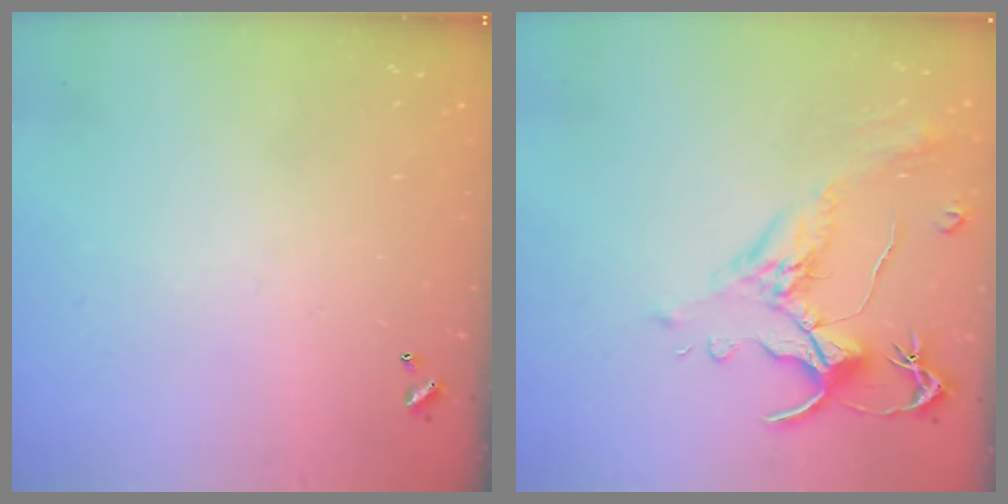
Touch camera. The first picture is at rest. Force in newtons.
{"total": 1.5, "press": 1.0, "slide": 1.1}